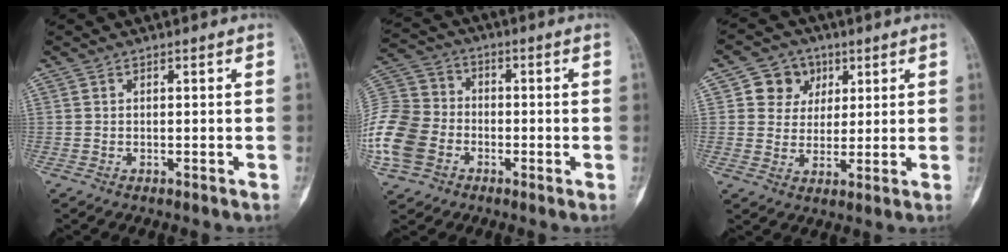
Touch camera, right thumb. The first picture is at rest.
{"total": 16.2, "force": [-4.9, 12.9, 8.5], "torque": [-0.190, 0.030, -0.095]}
{"total": 7.5, "force": [2.7, 6.7, 2.0], "torque": [0.005, -0.002, 0.043]}